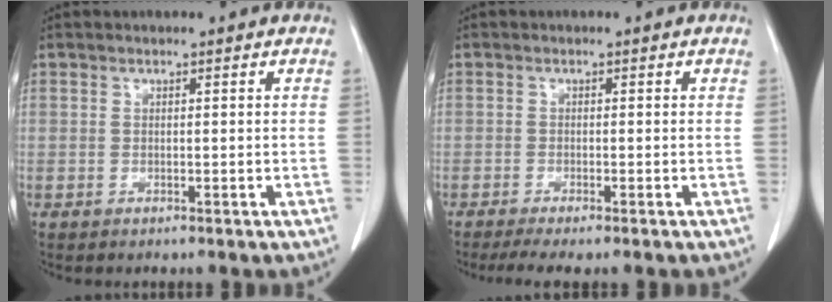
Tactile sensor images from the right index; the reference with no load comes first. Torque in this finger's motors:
{"motor_torque": [0.39, -0.38, 0.06, 0.04]}